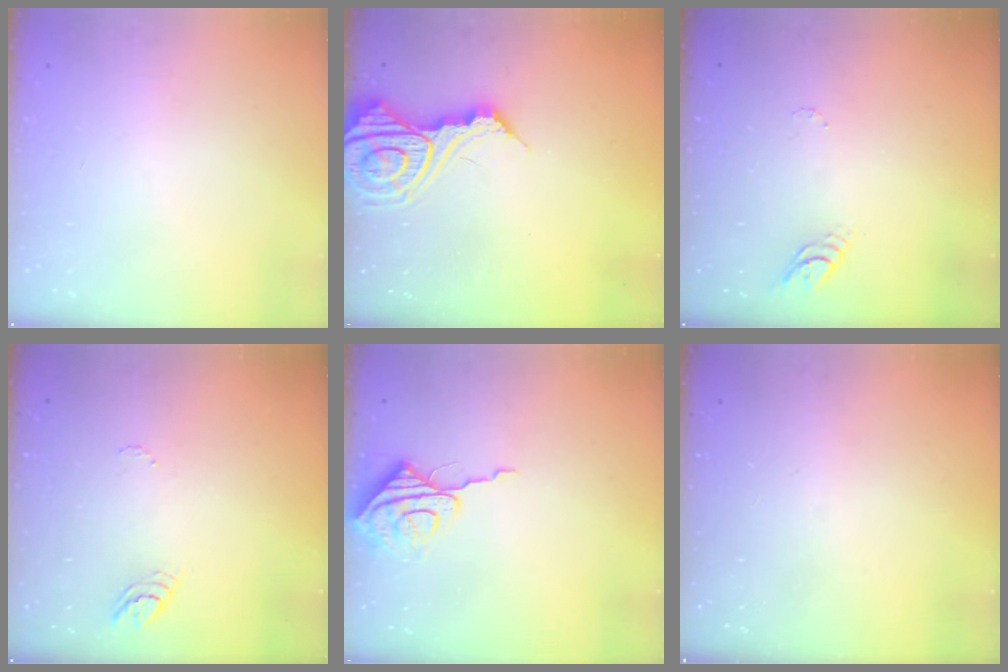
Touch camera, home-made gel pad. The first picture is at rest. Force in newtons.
{"total": 13.6, "press": 13.5, "slide": 1.4}
{"total": 3.4, "press": 3.4, "slide": 0.4}
{"total": 3.7, "press": 3.6, "slide": 0.3}
{"total": 8.3, "press": 8.3, "slide": 0.5}
{"total": 0.0}